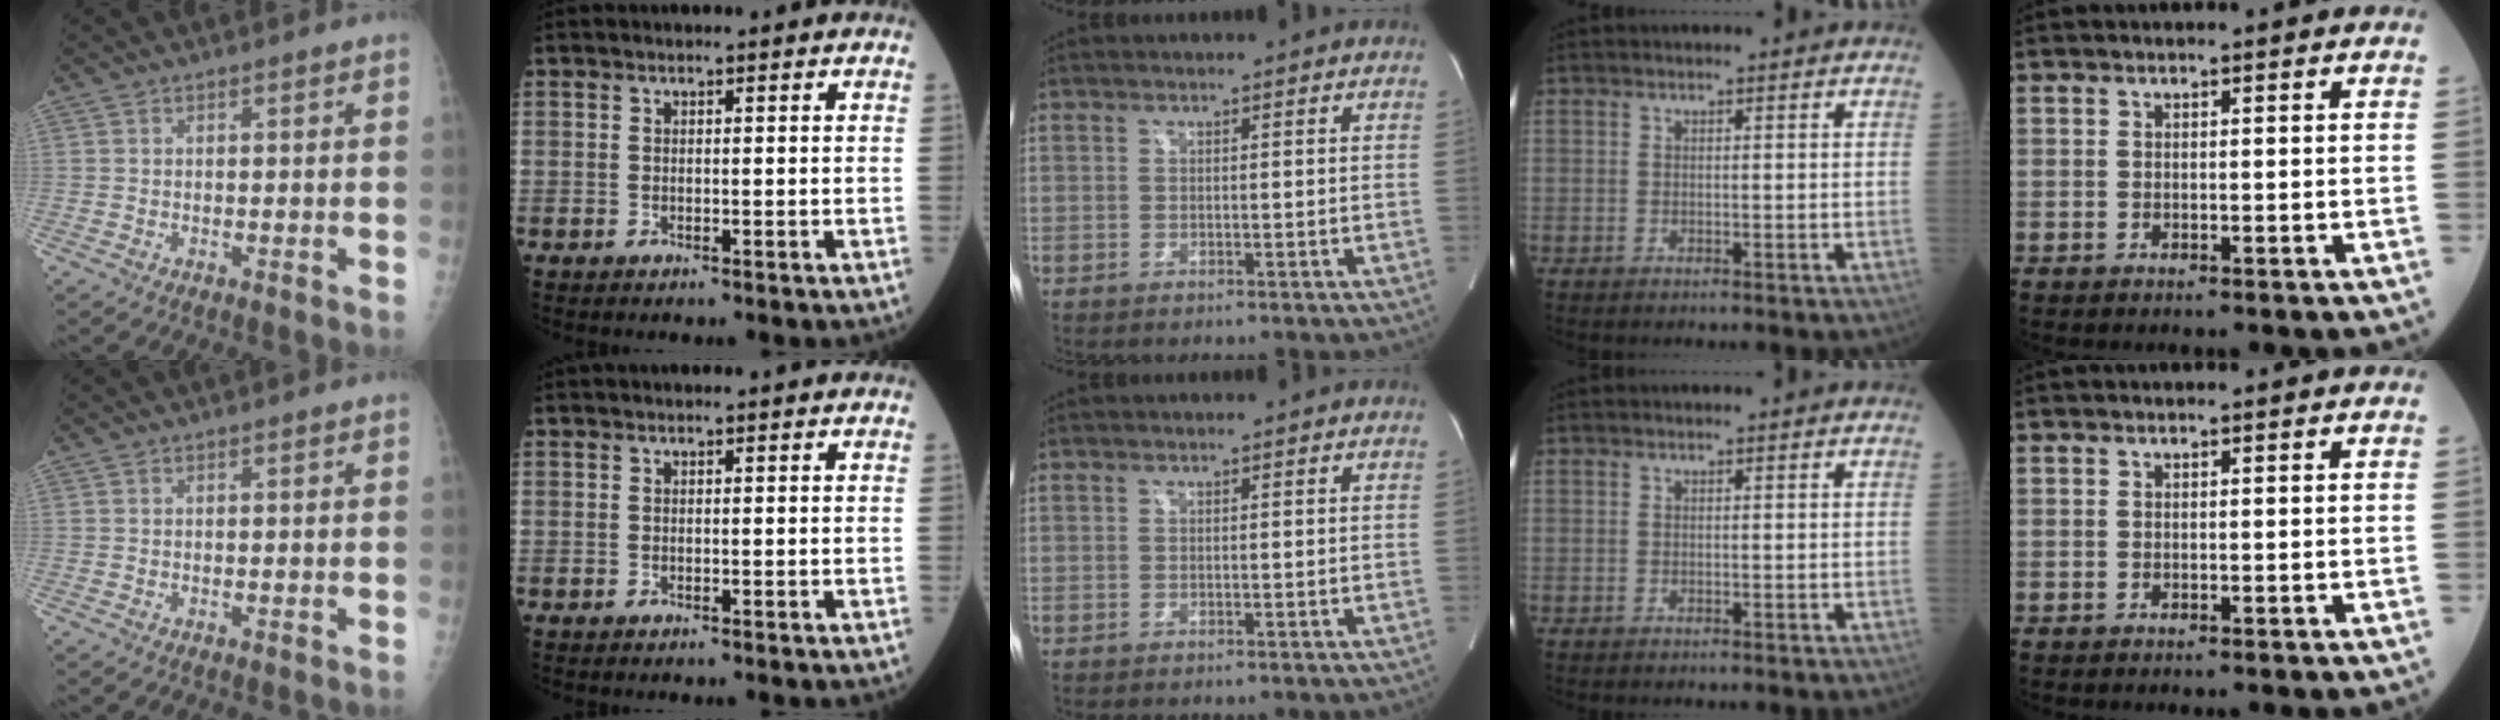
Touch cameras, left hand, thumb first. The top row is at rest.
{}